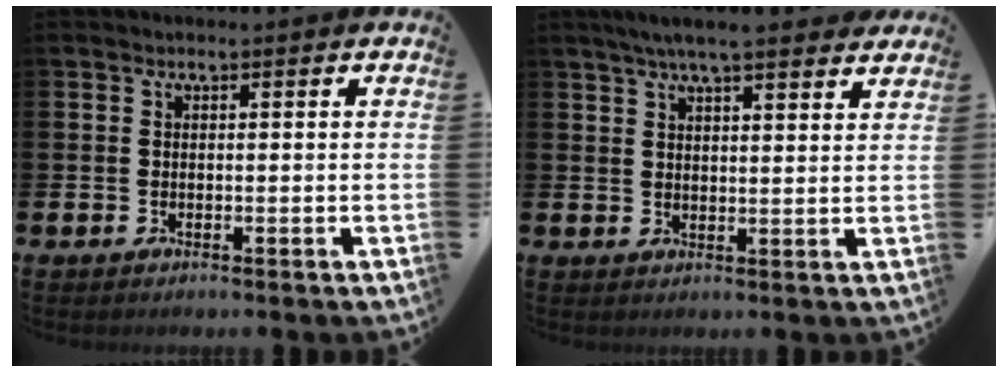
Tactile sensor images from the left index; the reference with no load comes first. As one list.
[{"total": 5.8, "force": [5.3, 0.6, 2.5], "torque": [-0.049, -0.016, 0.092]}]